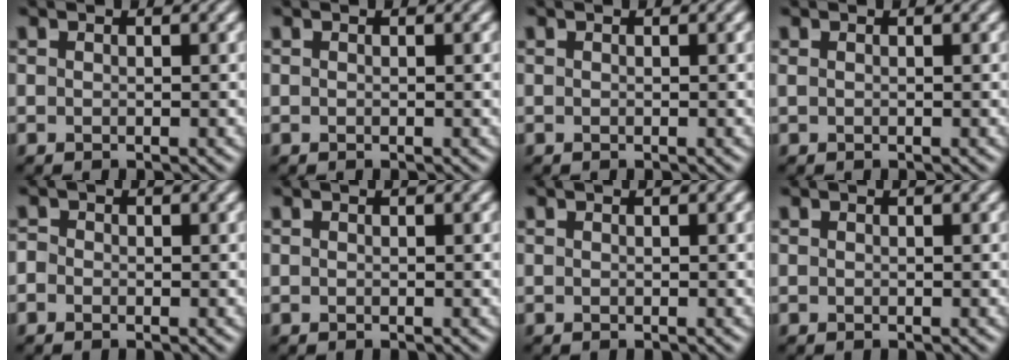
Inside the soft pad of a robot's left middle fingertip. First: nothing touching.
{"total": 0.0}
{"total": 0.0}
{"total": 0.0}
{"total": 0.8, "force": [-0.3, 0.7, 0.2], "torque": [-0.004, -0.001, -0.010]}
{"total": 0.0}
{"total": 0.0}
{"total": 0.0}